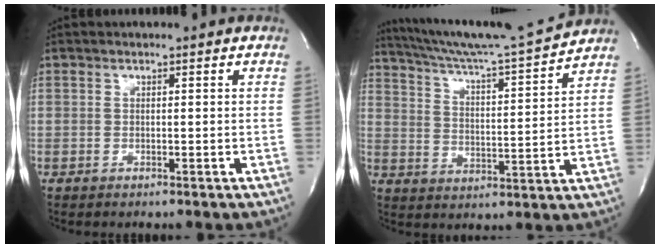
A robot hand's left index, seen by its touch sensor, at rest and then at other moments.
{"total": 15.8, "force": [14.8, -1.5, 5.3], "torque": [-0.102, -0.032, 0.226]}